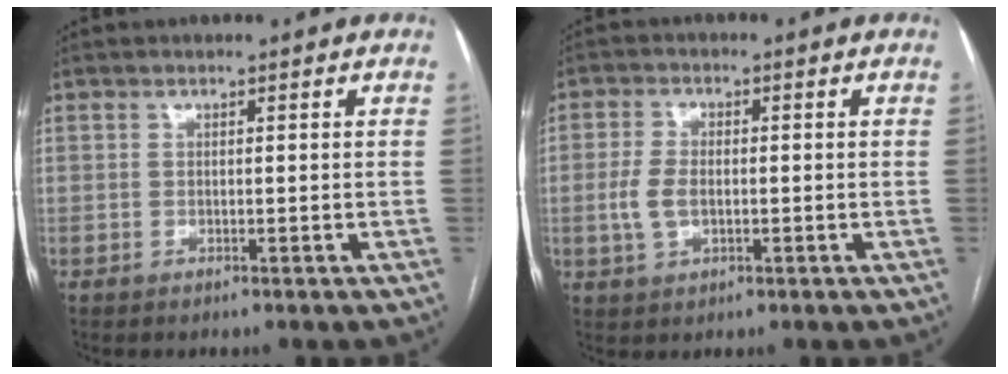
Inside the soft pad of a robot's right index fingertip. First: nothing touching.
{"total": 4.7, "force": [-0.6, 2.6, 3.8], "torque": [-0.091, 0.006, -0.010]}